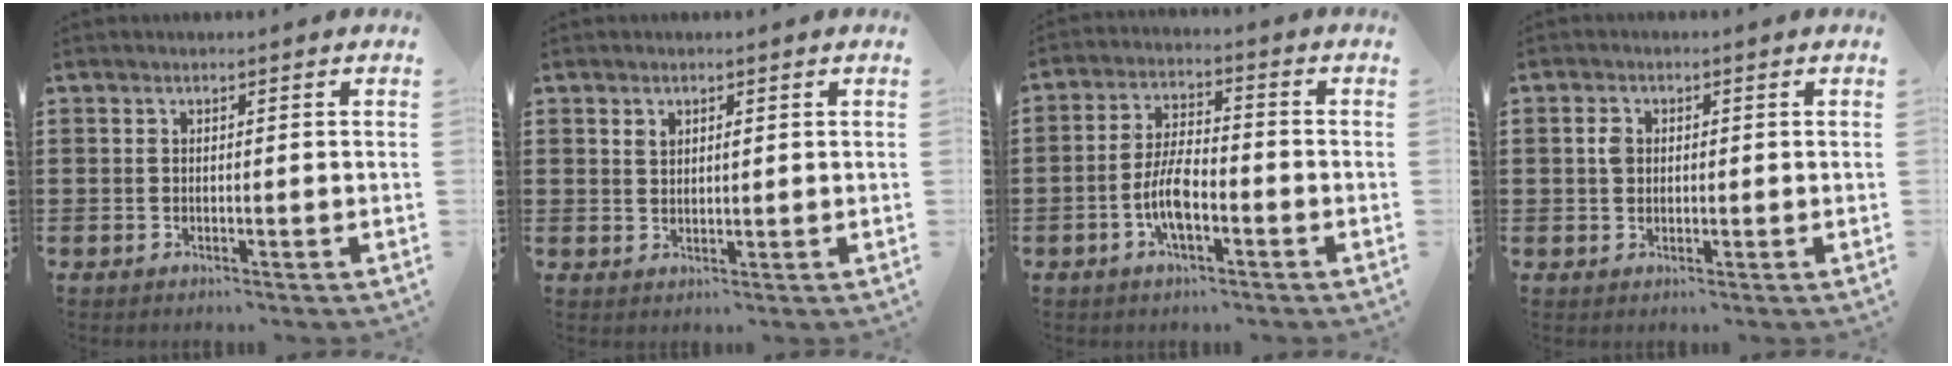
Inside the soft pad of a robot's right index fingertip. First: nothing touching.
{"total": 1.2, "force": [0.8, 0.6, 0.6], "torque": [-0.013, 0.003, 0.014]}
{"total": 6.9, "force": [-2.5, 2.5, 5.9], "torque": [-0.139, -0.004, -0.055]}
{"total": 2.0, "force": [0.3, 1.4, 1.3], "torque": [-0.029, 0.008, 0.005]}